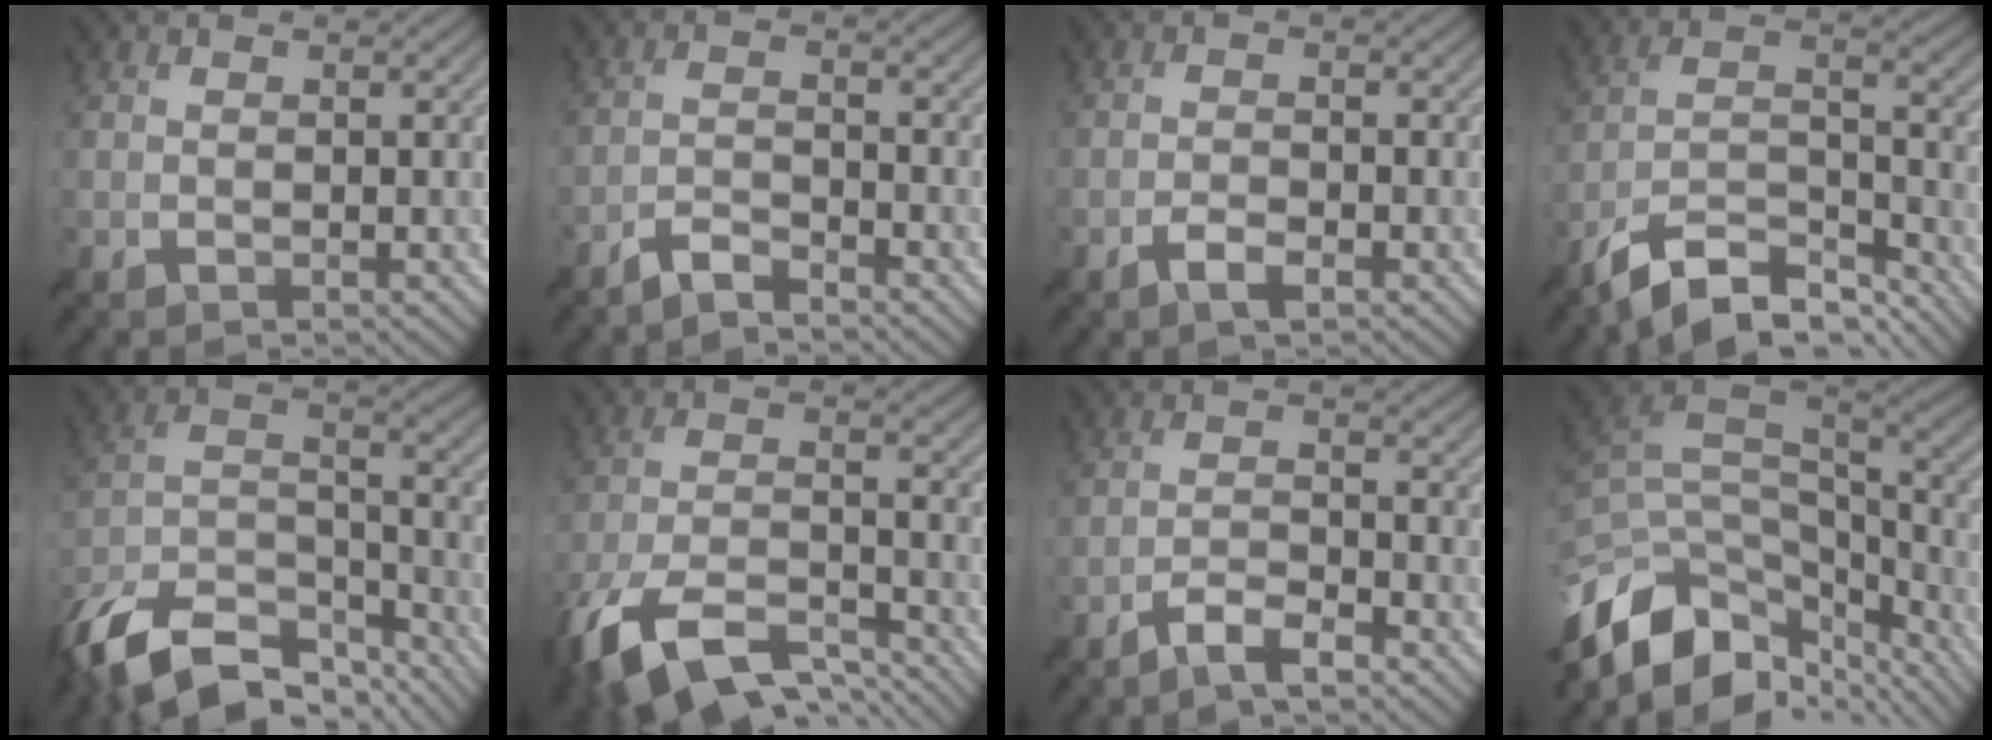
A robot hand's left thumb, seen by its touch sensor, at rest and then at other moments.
{"total": 3.1, "force": [-2.7, 0.4, 1.4], "torque": [-0.029, 0.004, -0.062]}
{"total": 2.0, "force": [-1.1, 0.6, 1.6], "torque": [-0.034, 0.004, -0.024]}
{"total": 11.0, "force": [-8.4, 3.4, 6.3], "torque": [-0.116, 0.007, -0.160]}
{"total": 15.9, "force": [-12.0, 6.4, 8.2], "torque": [-0.209, -0.007, -0.205]}
{"total": 14.5, "force": [-10.2, 5.5, 8.7], "torque": [-0.212, -0.017, -0.184]}
{"total": 4.0, "force": [-3.1, 0.7, 2.4], "torque": [-0.051, 0.006, -0.064]}
{"total": 14.4, "force": [-6.2, 7.9, 10.2], "torque": [-0.249, -0.010, -0.095]}